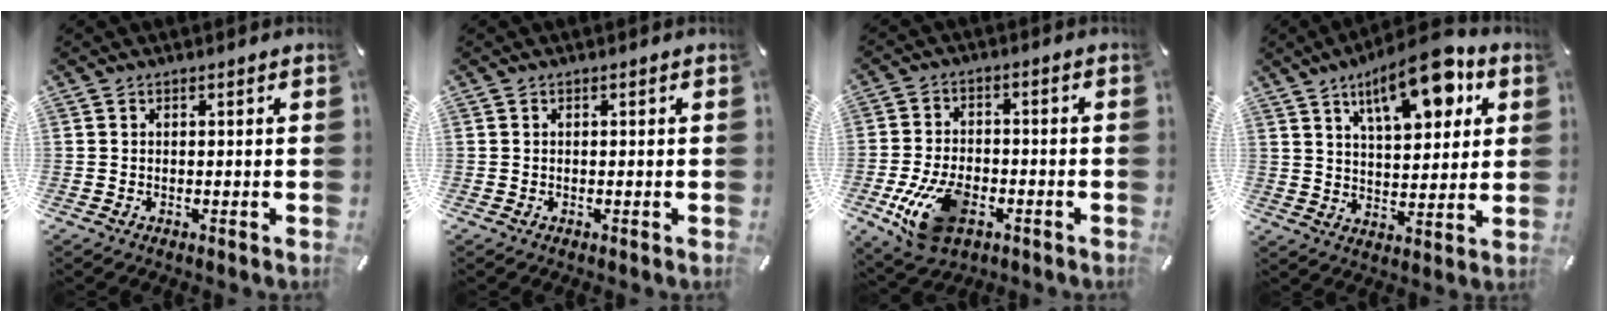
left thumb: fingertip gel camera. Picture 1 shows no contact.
{"total": 0.0}
{"total": 12.8, "force": [-4.8, 7.7, 9.0], "torque": [-0.183, 0.007, -0.085]}
{"total": 15.7, "force": [8.5, 6.7, 11.3], "torque": [-0.166, -0.031, 0.140]}